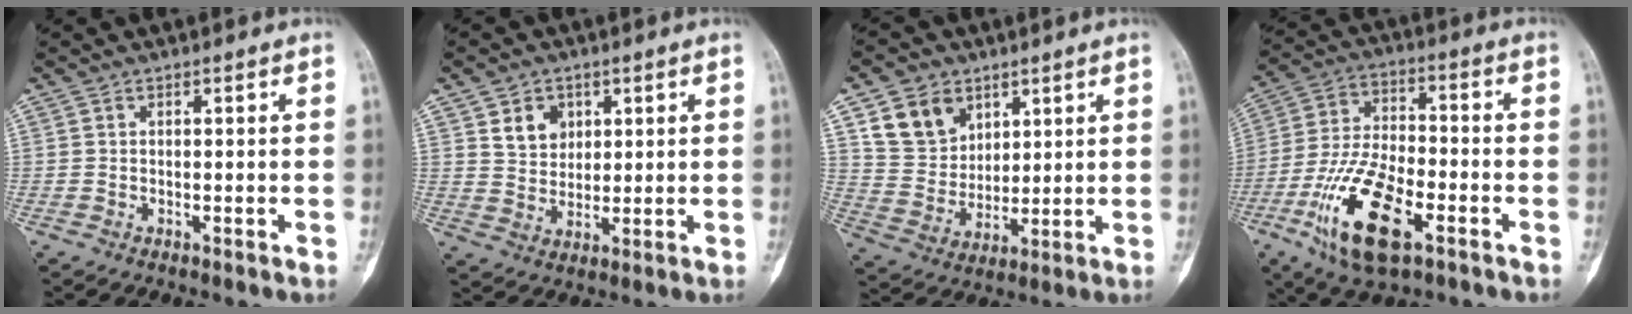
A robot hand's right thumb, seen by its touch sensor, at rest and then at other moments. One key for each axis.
{"total": 6.0, "fx": 2.6, "fy": 4.7, "fz": 2.5, "tx": -0.020, "ty": -0.015, "tz": 0.051}
{"total": 10.9, "fx": 5.7, "fy": 8.3, "fz": 4.2, "tx": -0.054, "ty": -0.026, "tz": 0.117}
{"total": 16.8, "fx": -7.3, "fy": 7.3, "fz": 13.2, "tx": -0.257, "ty": 0.022, "tz": -0.131}